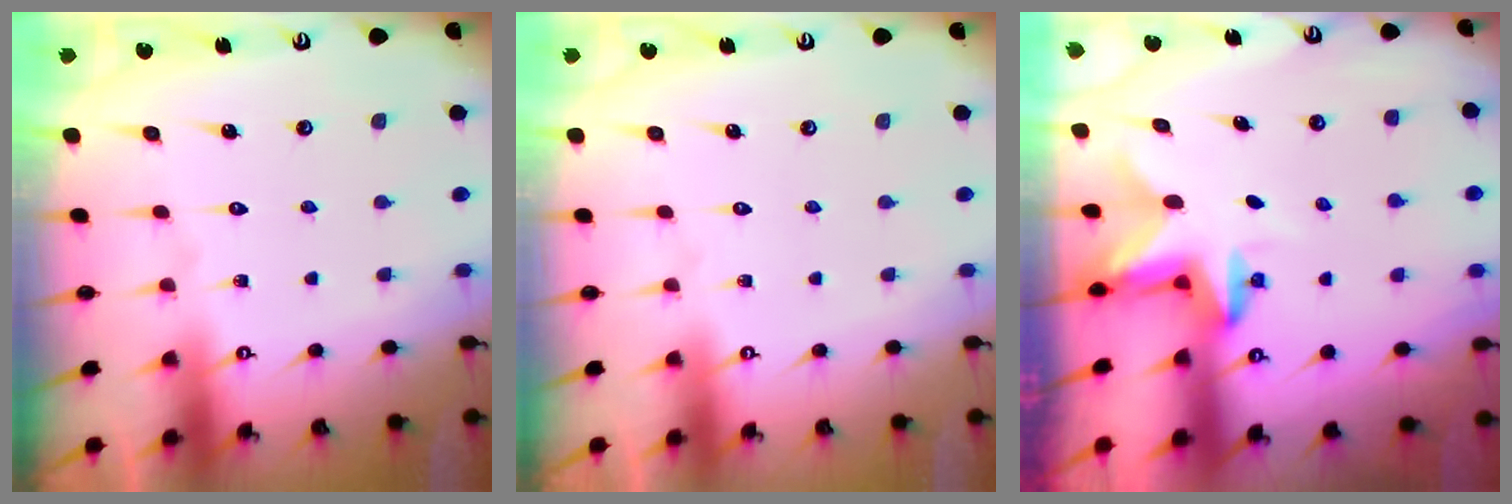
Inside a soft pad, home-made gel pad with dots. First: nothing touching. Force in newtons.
{"total": 0.0}
{"total": 2.8, "press": 2.7, "slide": 0.5}